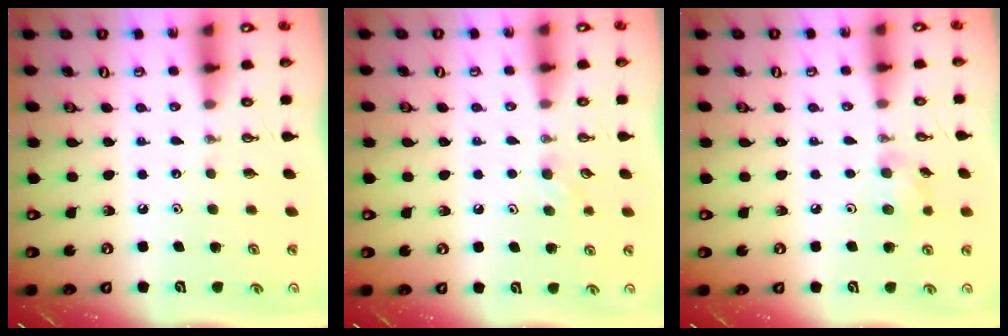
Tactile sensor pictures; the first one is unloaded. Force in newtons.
{"total": 4.3, "press": 4.1, "slide": 1.3}
{"total": 7.0, "press": 6.8, "slide": 1.3}